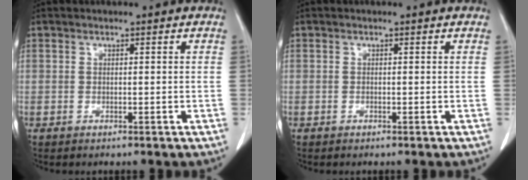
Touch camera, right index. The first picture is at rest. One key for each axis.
{"total": 0.0}